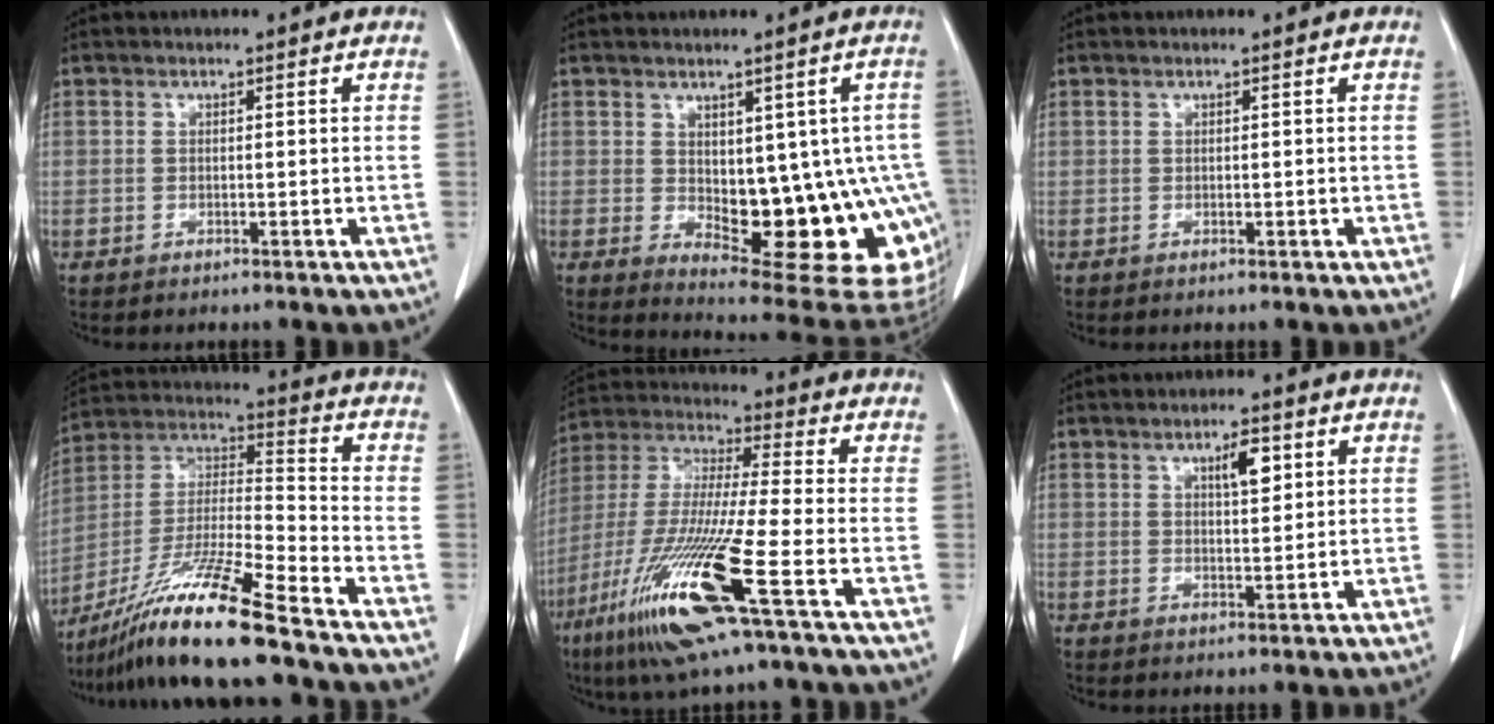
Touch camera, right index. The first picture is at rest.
{"total": 16.8, "force": [-2.8, 6.7, 15.2], "torque": [-0.131, 0.008, -0.012]}
{"total": 0.0}
{"total": 17.0, "force": [-12.7, -0.8, 11.2], "torque": [-0.233, -0.024, -0.238]}
{"total": 18.1, "force": [-8.4, 0.1, 16.0], "torque": [-0.357, -0.044, -0.166]}
{"total": 3.9, "force": [1.8, 1.0, 3.3], "torque": [-0.055, -0.001, 0.030]}